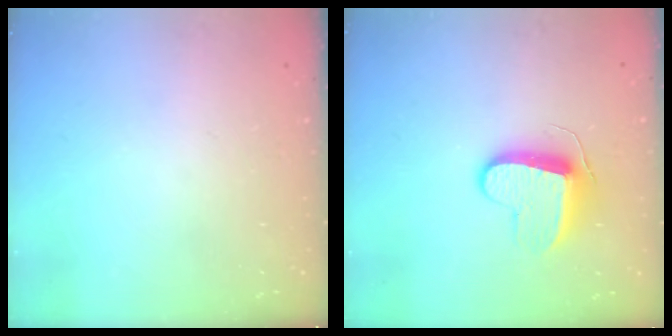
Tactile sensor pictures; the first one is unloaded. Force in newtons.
{"total": 10.2, "press": 10.2, "slide": 0.3}